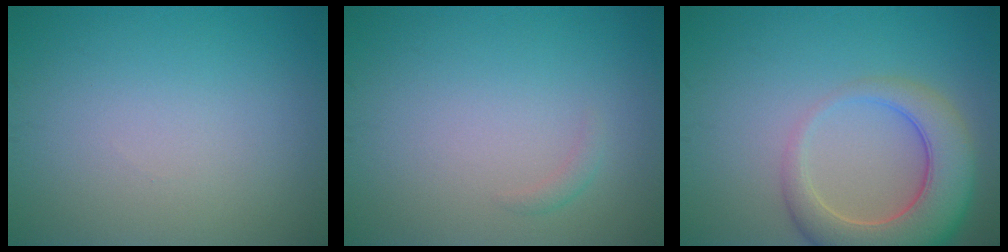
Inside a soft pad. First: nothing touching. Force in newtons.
{"total": 0.8, "press": 0.8, "slide": 0.0}
{"total": 7.4, "press": 7.3, "slide": 0.8}